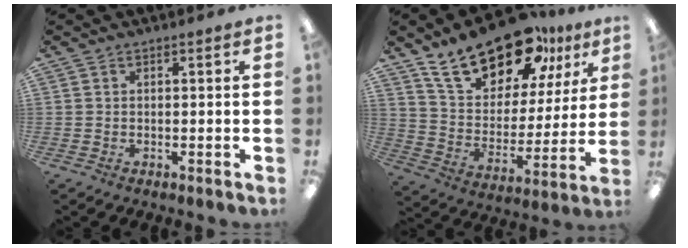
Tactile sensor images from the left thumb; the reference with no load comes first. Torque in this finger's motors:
{"motor_torque": [0.60, 0.62, 1.59, -1.18, 0.23]}